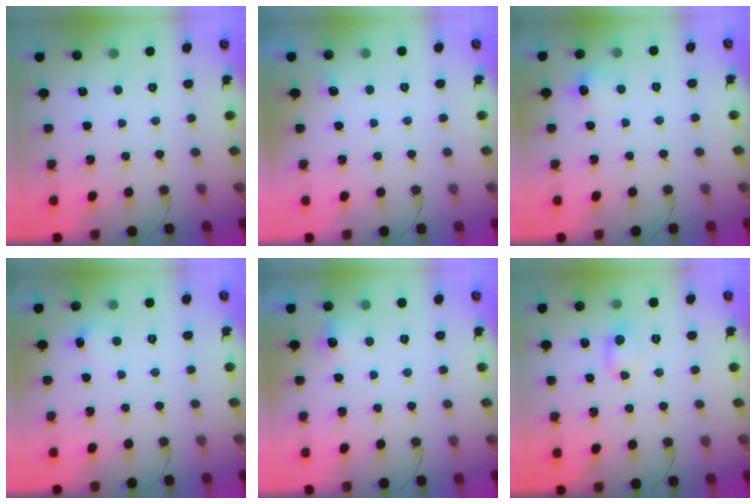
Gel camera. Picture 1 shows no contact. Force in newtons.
{"total": 7.4, "press": 2.7, "slide": 6.9}
{"total": 6.4, "press": 6.2, "slide": 1.6}
{"total": 3.8, "press": 3.6, "slide": 1.2}
{"total": 4.6, "press": 4.3, "slide": 1.7}
{"total": 4.3, "press": 4.2, "slide": 0.9}